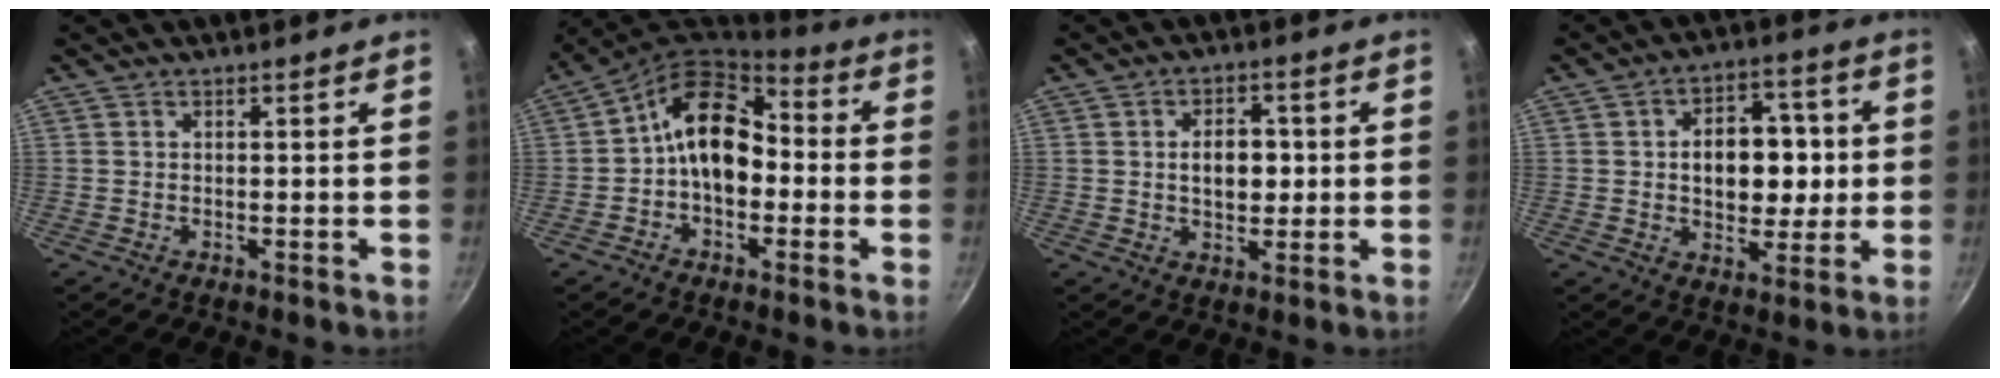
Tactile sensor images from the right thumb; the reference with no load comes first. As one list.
[{"total": 12.3, "force": [-1.0, 8.5, 8.8], "torque": [-0.107, 0.047, -0.040]}, {"total": 6.8, "force": [0.3, 4.6, 5.1], "torque": [-0.055, 0.007, 0.003]}, {"total": 13.5, "force": [0.7, 9.3, 9.8], "torque": [-0.094, 0.013, 0.008]}]